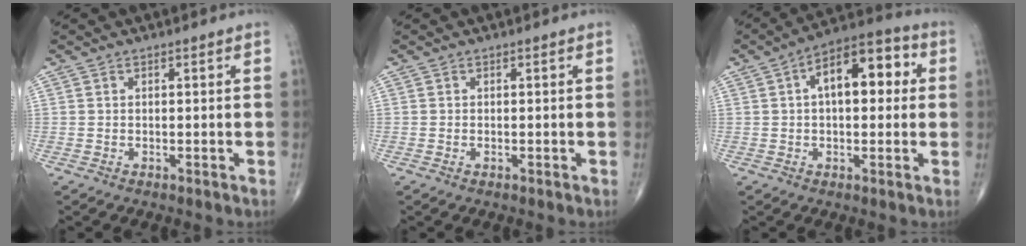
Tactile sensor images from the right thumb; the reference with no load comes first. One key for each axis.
{"total": 0.0}
{"total": 13.2, "fx": 2.6, "fy": 6.8, "fz": 11.0, "tx": -0.139, "ty": 0.031, "tz": 0.030}